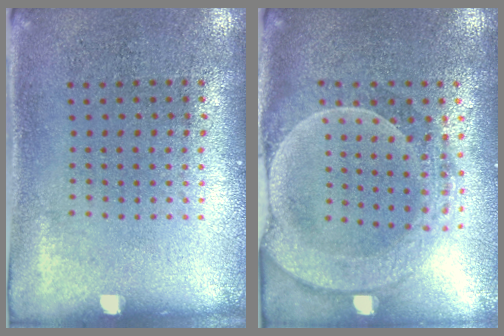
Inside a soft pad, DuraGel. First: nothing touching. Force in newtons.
{"total": 2.2, "press": 2.0, "slide": 0.9}